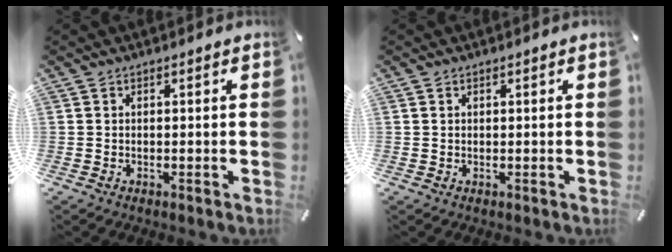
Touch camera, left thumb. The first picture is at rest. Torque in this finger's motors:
{"motor_torque": [0.05, -0.46, 0.00, 0.09, -0.01]}